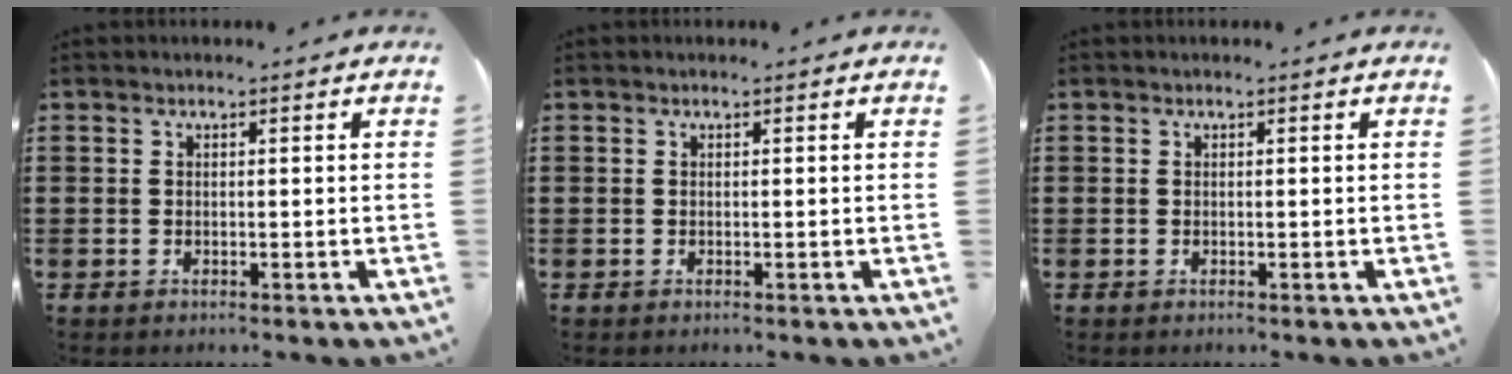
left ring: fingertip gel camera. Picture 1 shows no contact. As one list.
[{"total": 0.0}, {"total": 0.0}]